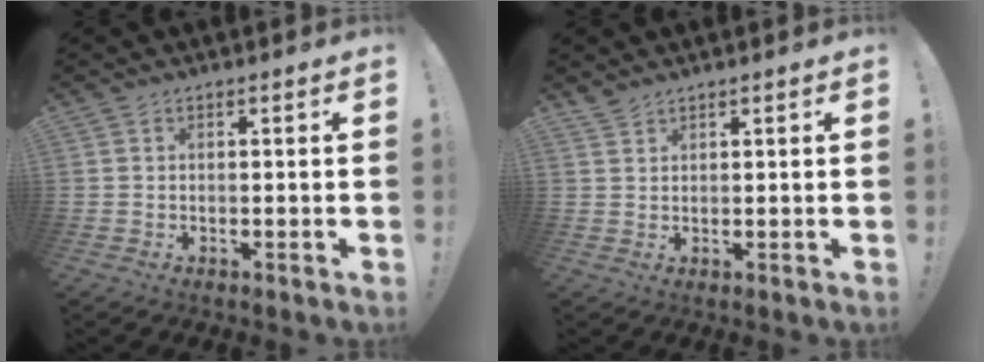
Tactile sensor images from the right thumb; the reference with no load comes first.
{"total": 2.0, "force": [1.8, 0.4, 0.7], "torque": [-0.015, -0.010, 0.034]}